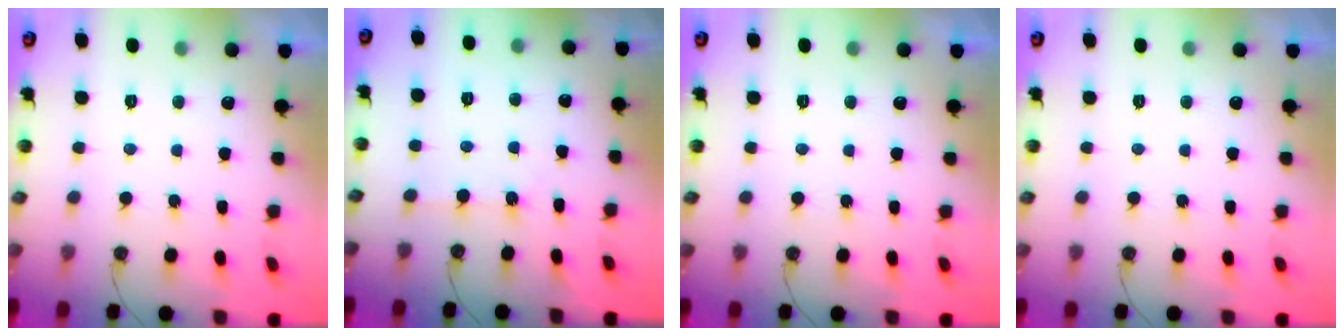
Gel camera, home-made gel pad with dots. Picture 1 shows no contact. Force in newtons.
{"total": 2.9, "press": 2.9, "slide": 0.5}
{"total": 0.0}
{"total": 0.0}